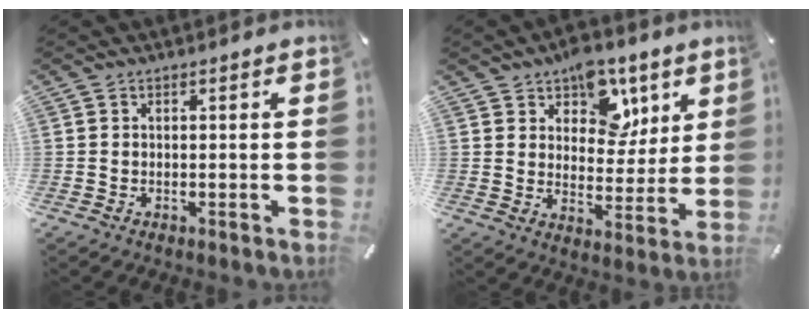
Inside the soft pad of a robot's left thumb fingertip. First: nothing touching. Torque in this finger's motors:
{"motor_torque": [1.94, 1.84, 1.21, -1.22, 0.31]}